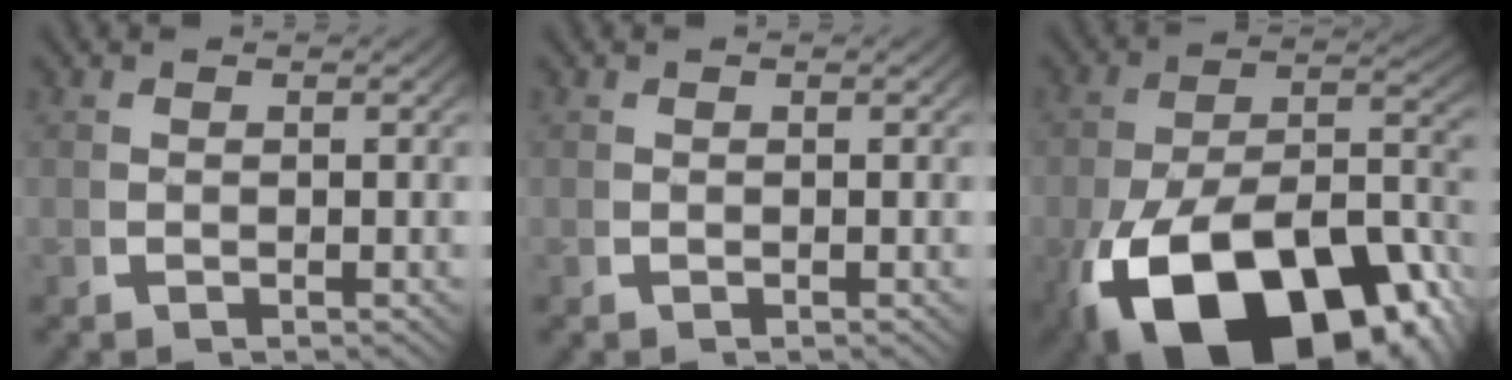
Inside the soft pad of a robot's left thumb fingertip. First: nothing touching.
{"total": 0.0}
{"total": 19.5, "force": [-7.1, 11.0, 14.5], "torque": [-0.260, -0.067, -0.070]}